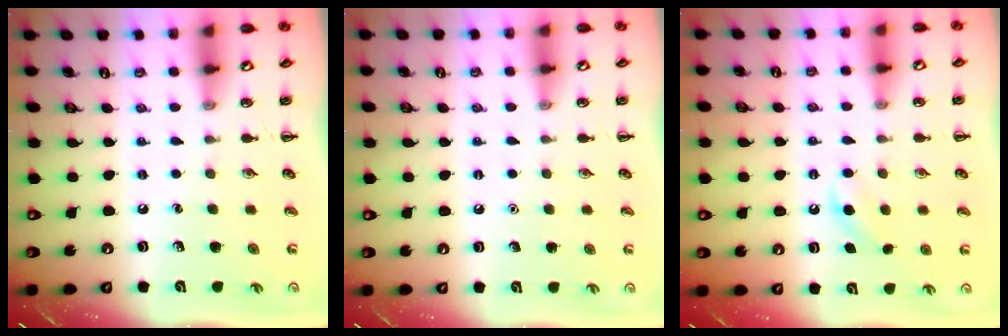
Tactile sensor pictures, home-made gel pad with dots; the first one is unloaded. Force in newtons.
{"total": 1.6, "press": 1.6, "slide": 0.1}
{"total": 5.6, "press": 5.4, "slide": 1.5}